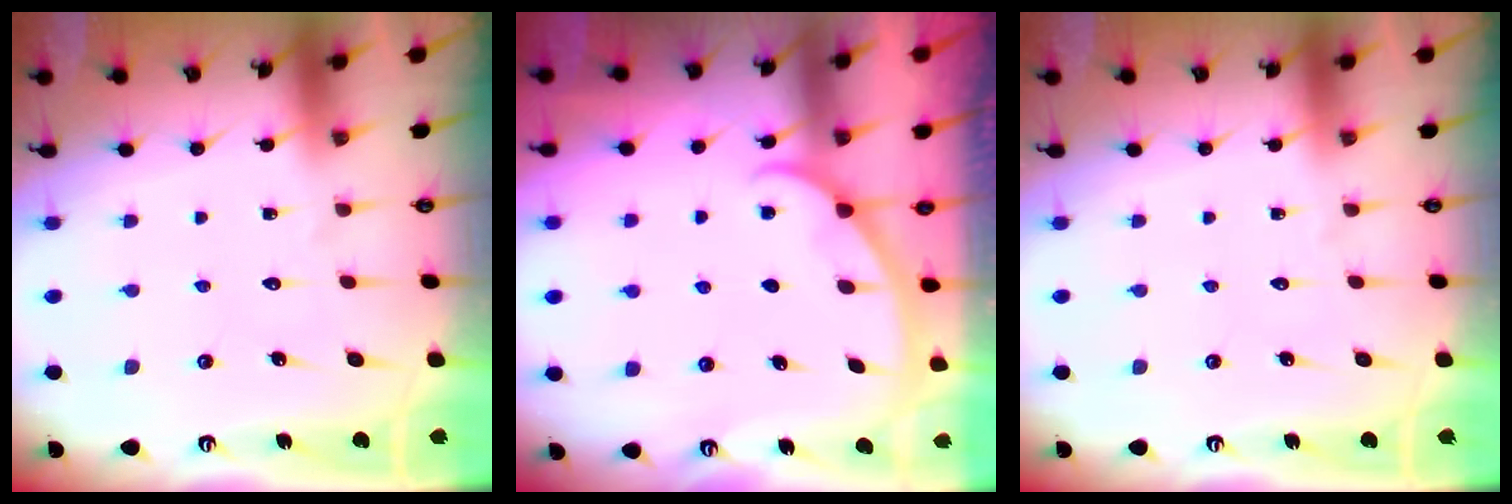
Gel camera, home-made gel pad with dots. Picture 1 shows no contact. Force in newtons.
{"total": 2.3, "press": 2.3, "slide": 0.2}
{"total": 0.0}